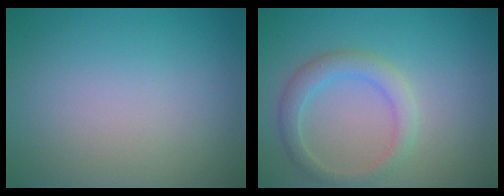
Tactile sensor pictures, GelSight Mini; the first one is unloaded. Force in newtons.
{"total": 2.7, "press": 2.7, "slide": 0.2}